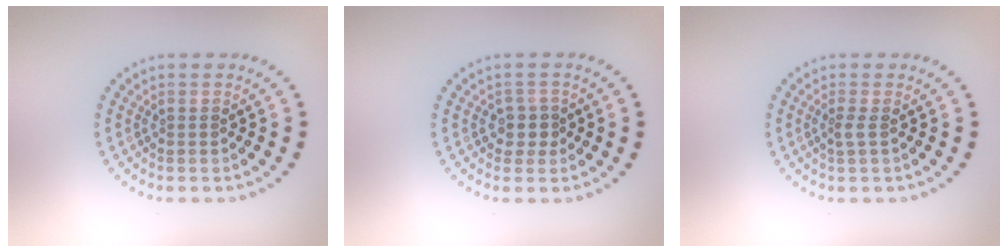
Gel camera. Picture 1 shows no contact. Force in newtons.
{"total": 1.8, "press": 1.6, "slide": 0.9}
{"total": 1.0, "press": 0.5, "slide": 0.8}